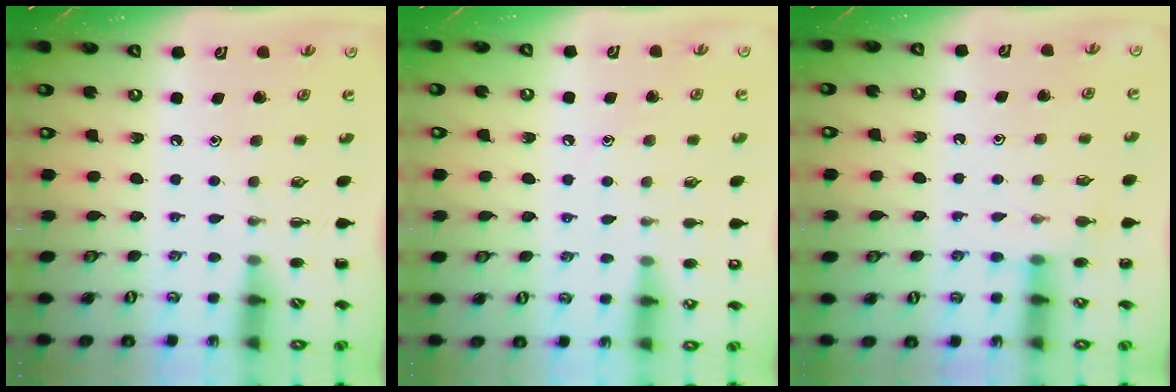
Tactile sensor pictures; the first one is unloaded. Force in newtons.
{"total": 5.7, "press": 5.5, "slide": 1.5}
{"total": 4.8, "press": 4.6, "slide": 1.4}